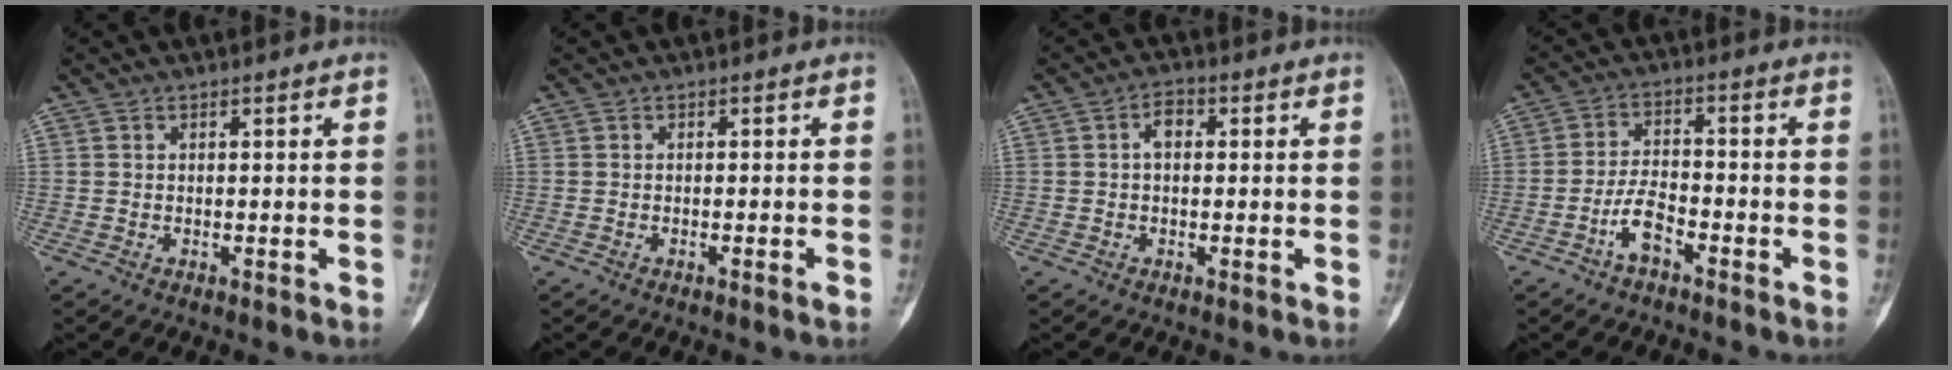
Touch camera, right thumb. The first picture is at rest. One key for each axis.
{"total": 0.9, "fx": -0.5, "fy": 0.0, "fz": 0.7, "tx": -0.016, "ty": -0.001, "tz": -0.008}
{"total": 3.0, "fx": 0.4, "fy": 1.9, "fz": 2.3, "tx": -0.030, "ty": 0.012, "tz": 0.001}
{"total": 5.3, "fx": -3.1, "fy": 2.3, "fz": 3.6, "tx": -0.068, "ty": 0.027, "tz": -0.060}